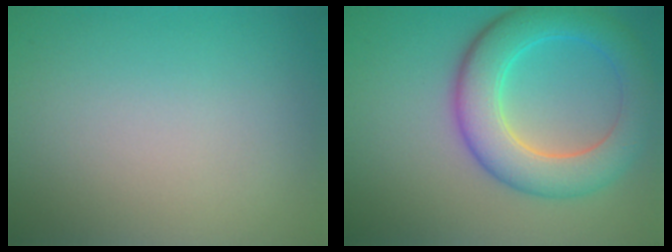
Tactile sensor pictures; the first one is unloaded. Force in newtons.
{"total": 7.3, "press": 7.3, "slide": 0.2}